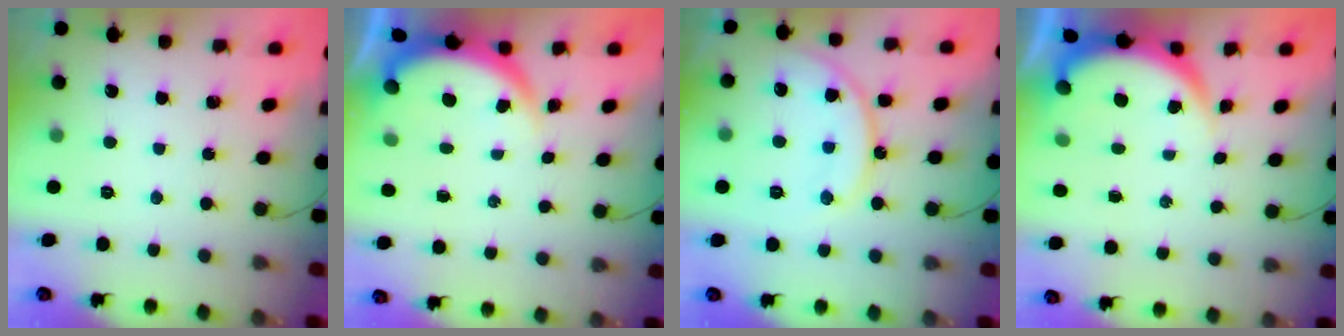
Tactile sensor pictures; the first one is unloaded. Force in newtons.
{"total": 3.9, "press": 3.8, "slide": 0.2}
{"total": 13.5, "press": 13.5, "slide": 0.9}
{"total": 4.4, "press": 4.3, "slide": 1.1}